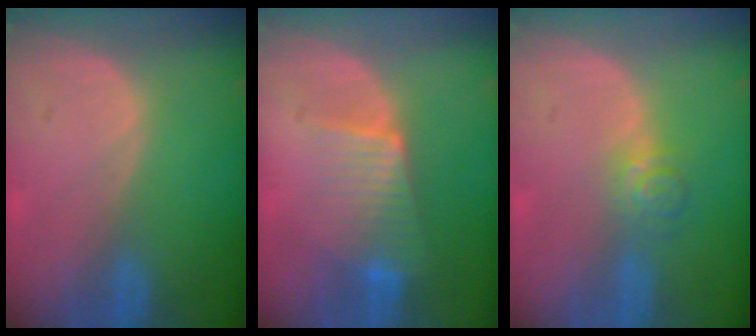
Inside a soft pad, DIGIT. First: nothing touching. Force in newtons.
{"total": 6.5, "press": 6.1, "slide": 2.4}
{"total": 3.6, "press": 3.4, "slide": 1.2}